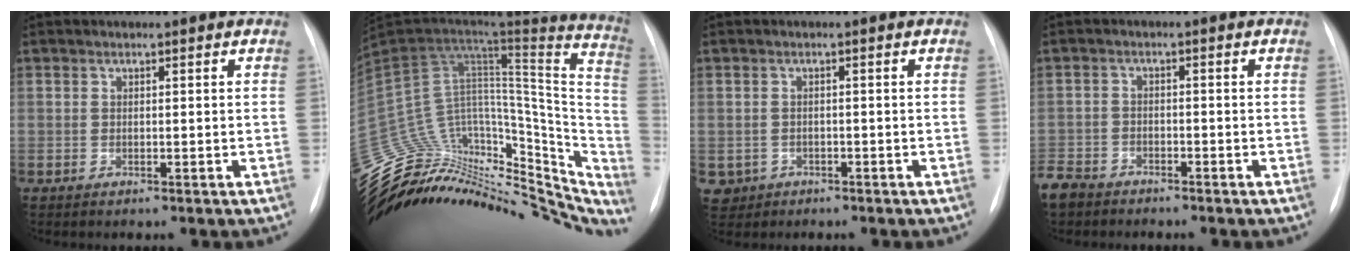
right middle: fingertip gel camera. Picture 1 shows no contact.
{"total": 41.2, "force": [-32.2, 18.9, 17.5], "torque": [-0.268, 0.034, -0.431]}
{"total": 3.3, "force": [-1.6, 2.9, 0.2], "torque": [-0.001, 0.006, -0.022]}
{"total": 5.9, "force": [-5.1, 2.8, 1.1], "torque": [-0.025, -0.009, -0.096]}